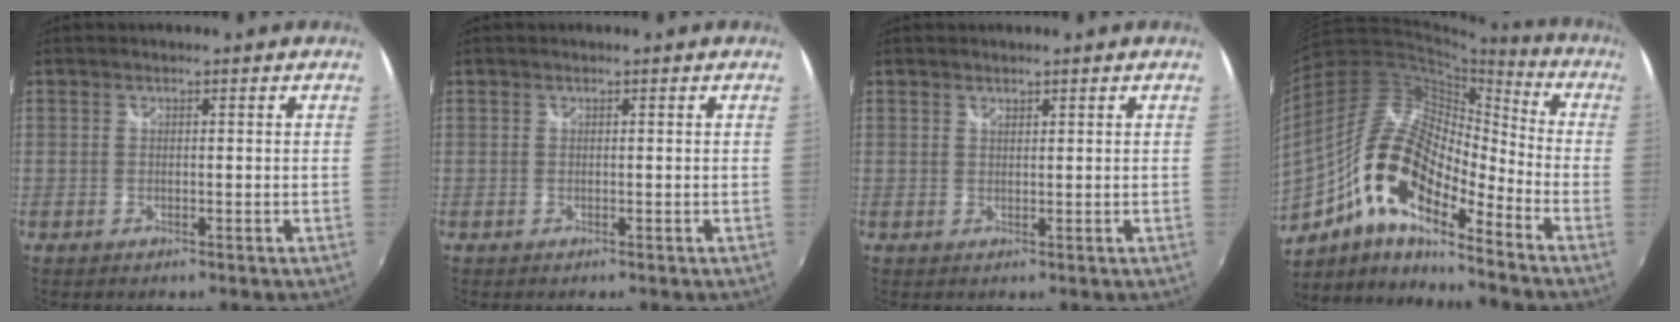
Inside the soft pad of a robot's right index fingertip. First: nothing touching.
{"total": 0.0}
{"total": 0.8, "force": [0.7, 0.2, 0.1], "torque": [-0.001, 0.000, 0.013]}
{"total": 18.9, "force": [-9.8, 6.9, 14.7], "torque": [-0.265, -0.001, -0.200]}